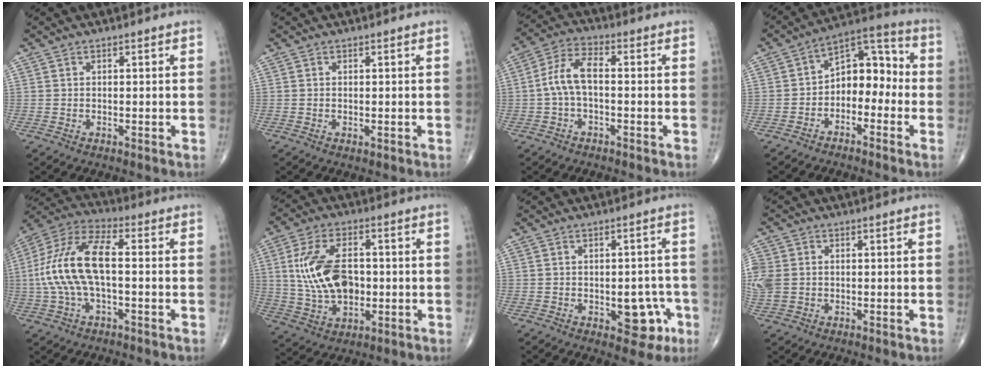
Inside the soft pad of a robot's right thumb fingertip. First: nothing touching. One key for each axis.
{"total": 0.6, "fx": -0.1, "fy": 0.3, "fz": 0.5, "tx": -0.010, "ty": -0.003, "tz": -0.002}
{"total": 7.1, "fx": -0.7, "fy": 3.4, "fz": 6.2, "tx": -0.129, "ty": 0.028, "tz": -0.021}
{"total": 10.4, "fx": -2.1, "fy": 6.8, "fz": 7.5, "tx": -0.075, "ty": 0.050, "tz": -0.050}
{"total": 15.4, "fx": -0.5, "fy": 6.8, "fz": 13.8, "tx": -0.299, "ty": 0.039, "tz": -0.013}
{"total": 14.3, "fx": 0.7, "fy": 8.6, "fz": 11.4, "tx": -0.202, "ty": 0.005, "tz": 0.021}
{"total": 7.6, "fx": -2.6, "fy": 4.3, "fz": 5.7, "tx": -0.036, "ty": 0.015, "tz": -0.026}
{"total": 8.7, "fx": 0.1, "fy": 7.1, "fz": 5.0, "tx": -0.151, "ty": 0.008, "tz": 0.009}